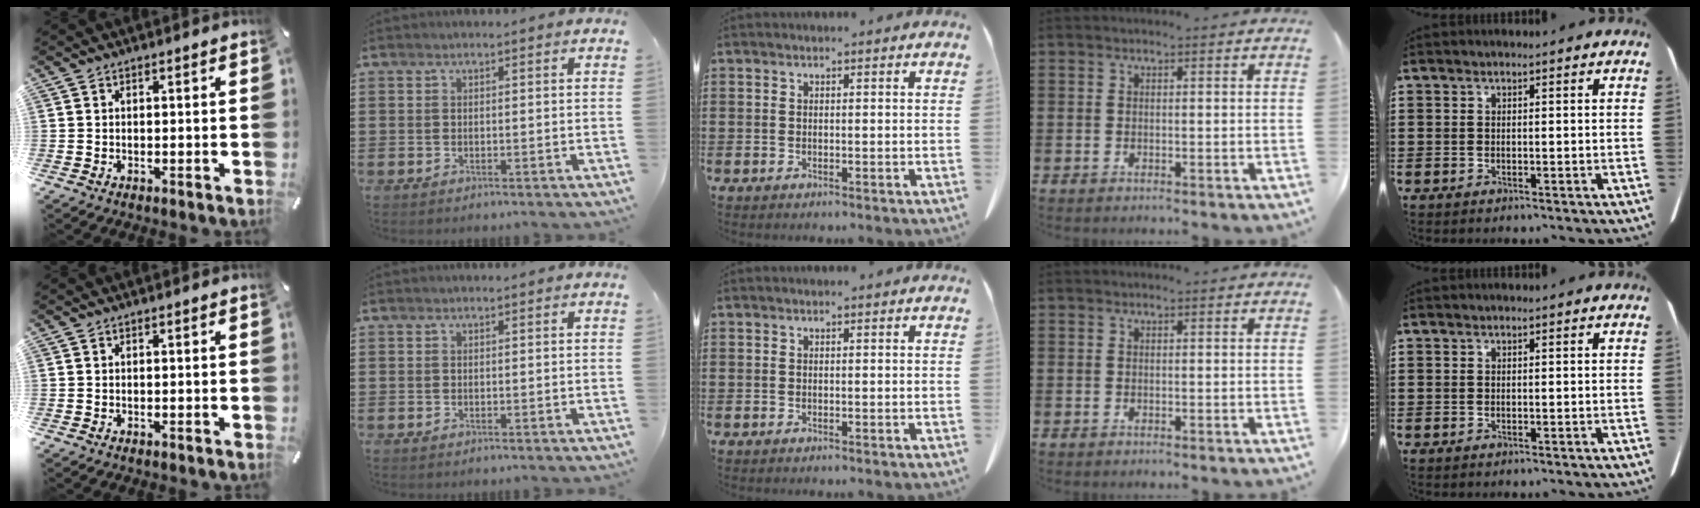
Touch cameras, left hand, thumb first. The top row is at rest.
{}